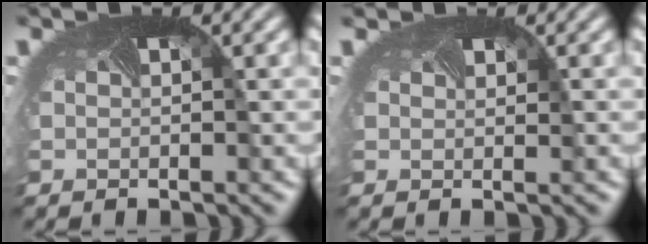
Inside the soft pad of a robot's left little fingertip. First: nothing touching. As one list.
[{"total": 0.9, "force": [0.8, 0.0, -0.3], "torque": [0.001, -0.007, 0.006]}]